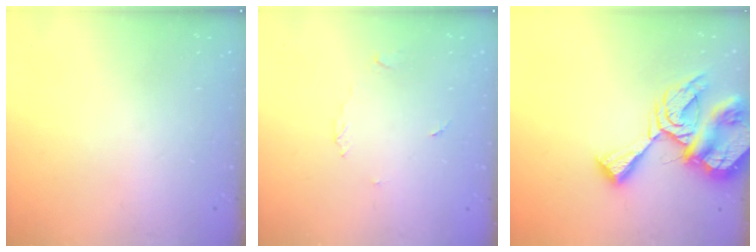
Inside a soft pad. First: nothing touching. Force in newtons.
{"total": 2.7, "press": 2.7, "slide": 0.4}
{"total": 14.7, "press": 14.6, "slide": 1.6}